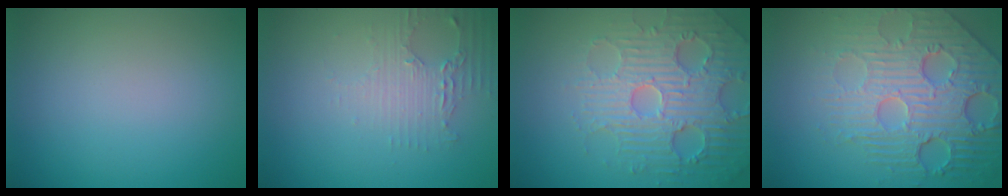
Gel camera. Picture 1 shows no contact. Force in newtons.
{"total": 2.2, "press": 2.1, "slide": 0.6}
{"total": 5.3, "press": 5.2, "slide": 1.2}
{"total": 7.8, "press": 5.6, "slide": 5.4}